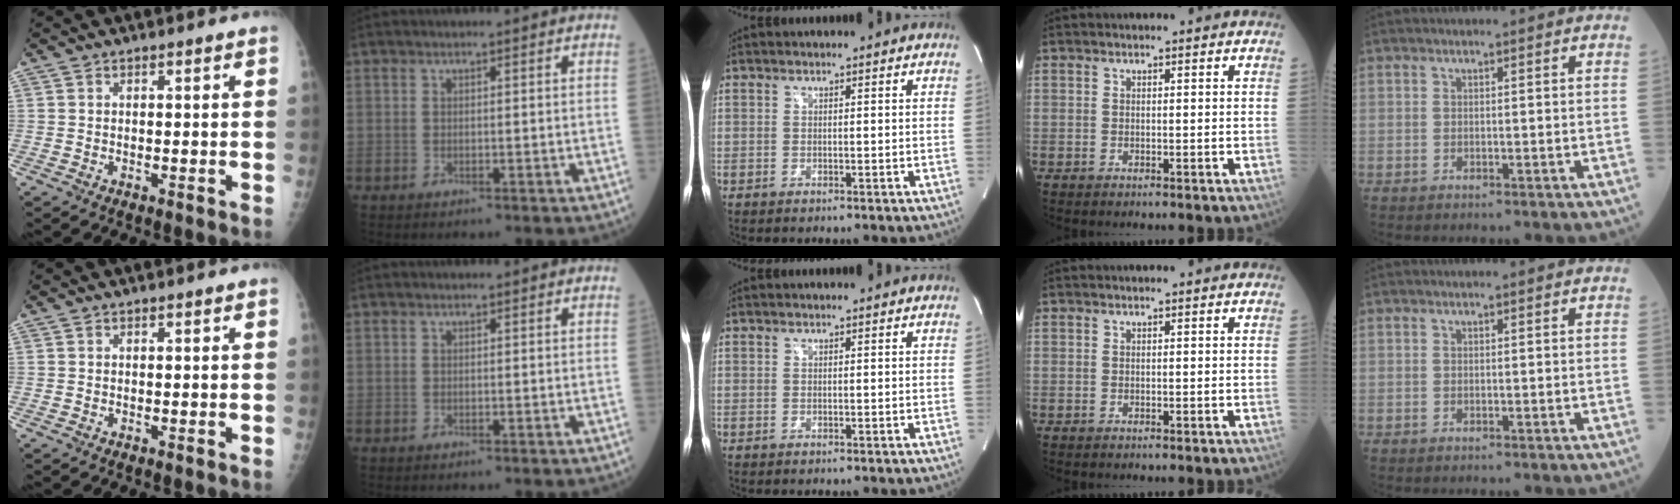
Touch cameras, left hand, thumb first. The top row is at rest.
{}